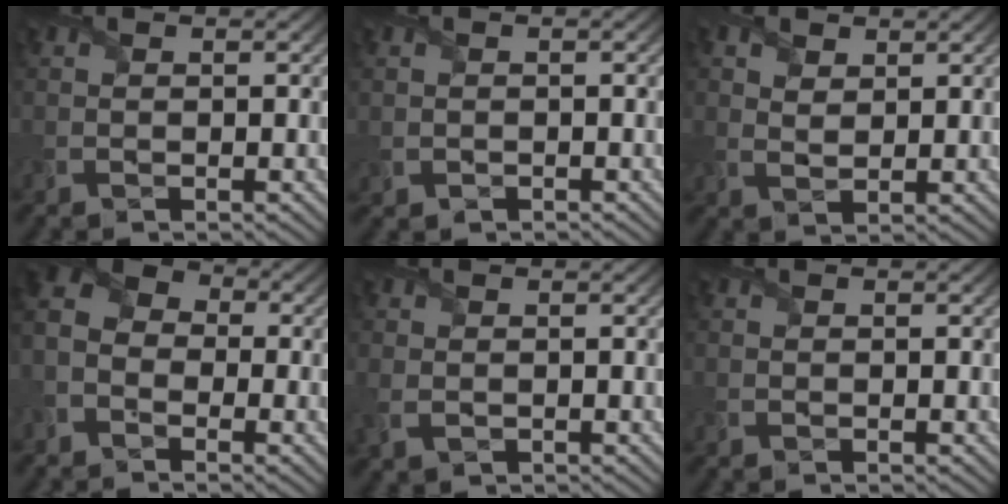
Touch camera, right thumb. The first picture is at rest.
{"total": 0.8, "force": [-0.2, 0.8, 0.1], "torque": [-0.010, -0.006, -0.003]}
{"total": 3.4, "force": [2.1, 1.8, 1.8], "torque": [-0.049, 0.001, 0.039]}
{"total": 7.2, "force": [-3.0, 5.3, 3.8], "torque": [-0.099, -0.011, -0.064]}
{"total": 2.1, "force": [-0.1, 1.6, 1.3], "torque": [-0.042, -0.004, -0.001]}
{"total": 0.0}